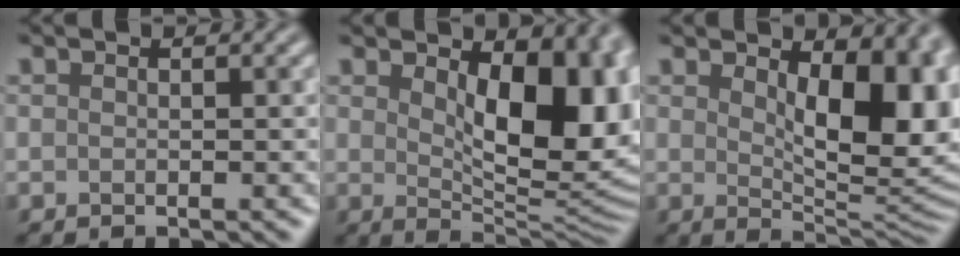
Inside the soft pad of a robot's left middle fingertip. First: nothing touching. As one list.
[{"total": 11.0, "force": [2.7, 5.6, 9.1], "torque": [-0.113, -0.011, 0.048]}, {"total": 10.0, "force": [2.5, 5.0, 8.3], "torque": [-0.099, -0.005, 0.041]}]